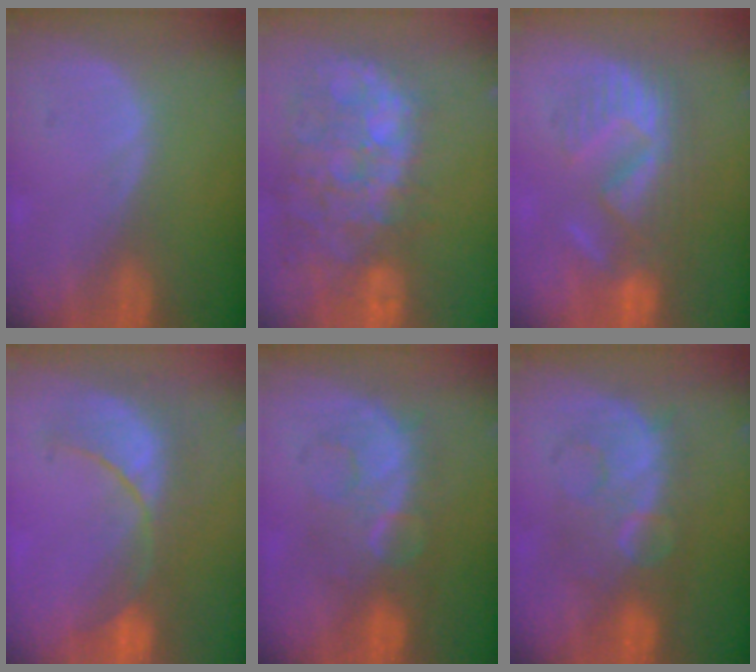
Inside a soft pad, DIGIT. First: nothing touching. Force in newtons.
{"total": 14.1, "press": 11.6, "slide": 8.0}
{"total": 8.6, "press": 8.5, "slide": 1.4}
{"total": 8.3, "press": 8.3, "slide": 0.1}
{"total": 8.0, "press": 7.7, "slide": 2.0}
{"total": 8.0, "press": 8.0, "slide": 0.7}